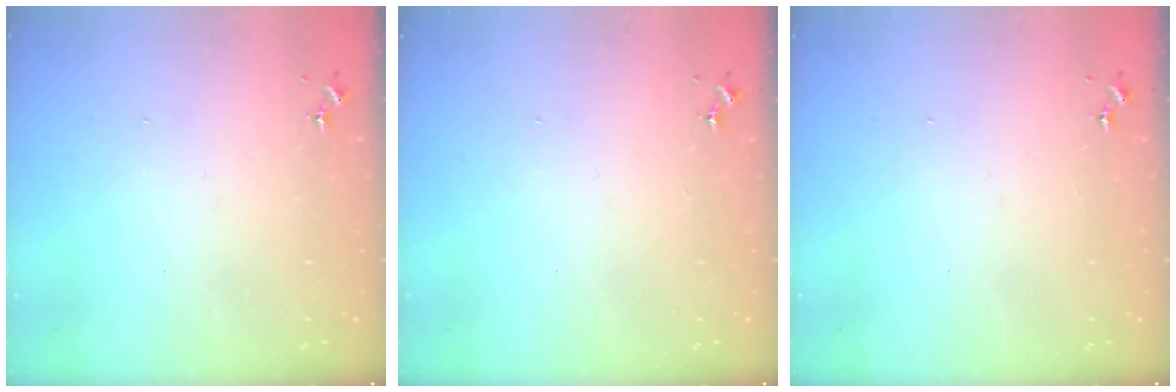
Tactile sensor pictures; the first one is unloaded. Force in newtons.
{"total": 0.0}
{"total": 0.0}